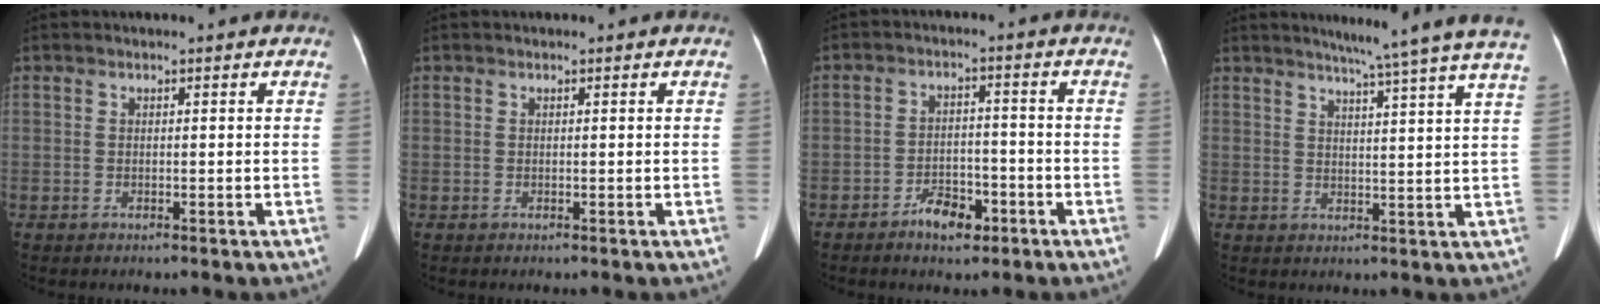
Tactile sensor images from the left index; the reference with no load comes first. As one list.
[{"total": 0.0}, {"total": 5.1, "force": [-3.5, 2.5, 2.9], "torque": [-0.052, 0.006, -0.055]}, {"total": 14.9, "force": [12.6, -2.0, 7.6], "torque": [-0.109, -0.032, 0.140]}]